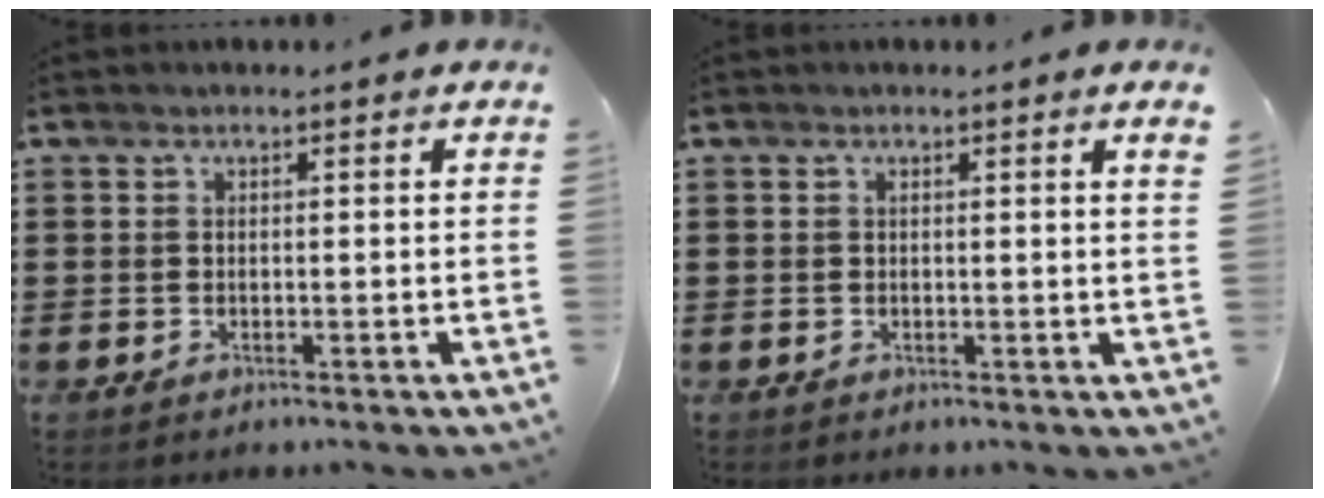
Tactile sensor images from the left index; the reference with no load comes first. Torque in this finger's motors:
{"motor_torque": [0.01, 0.00, 0.00, 0.03]}